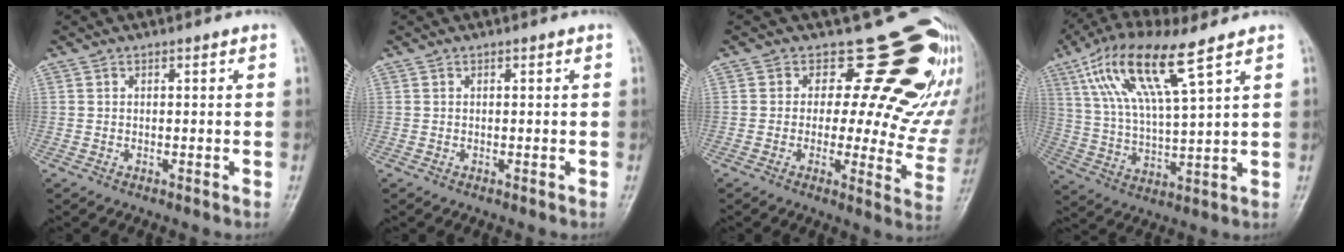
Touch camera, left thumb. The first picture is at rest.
{"total": 0.0}
{"total": 18.9, "force": [14.0, 8.7, 9.2], "torque": [-0.059, -0.096, 0.148]}
{"total": 14.9, "force": [7.9, 3.4, 12.1], "torque": [-0.243, -0.016, 0.158]}